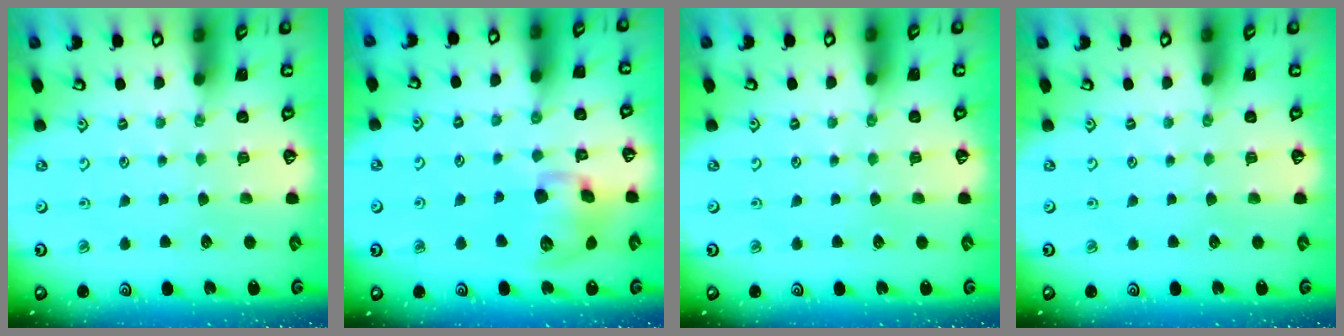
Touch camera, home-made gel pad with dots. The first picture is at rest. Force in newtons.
{"total": 11.7, "press": 11.5, "slide": 2.0}
{"total": 0.0}
{"total": 0.0}